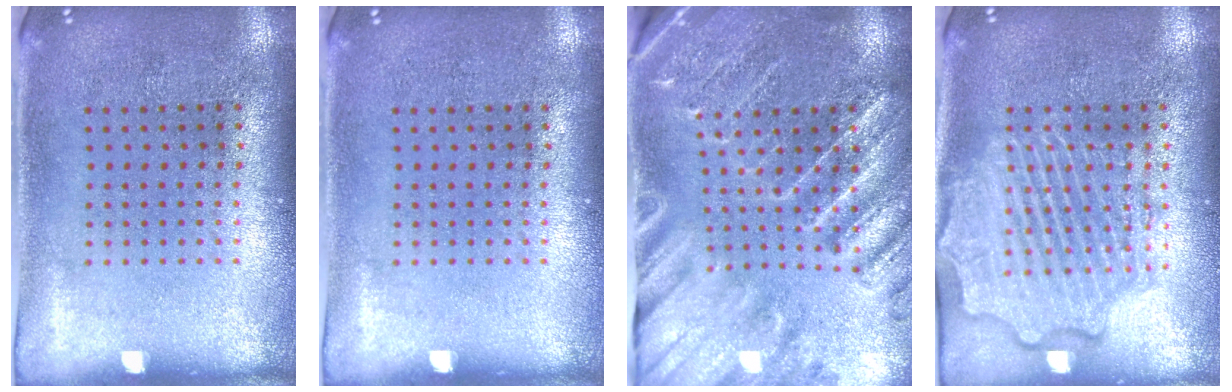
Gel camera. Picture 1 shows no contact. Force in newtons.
{"total": 0.0}
{"total": 3.1, "press": 3.0, "slide": 0.8}
{"total": 4.3, "press": 4.3, "slide": 0.5}